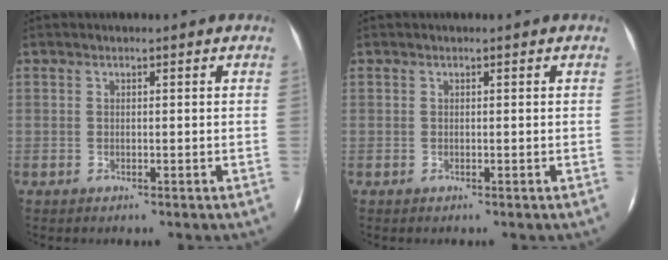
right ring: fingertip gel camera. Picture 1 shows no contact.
{"total": 0.0}